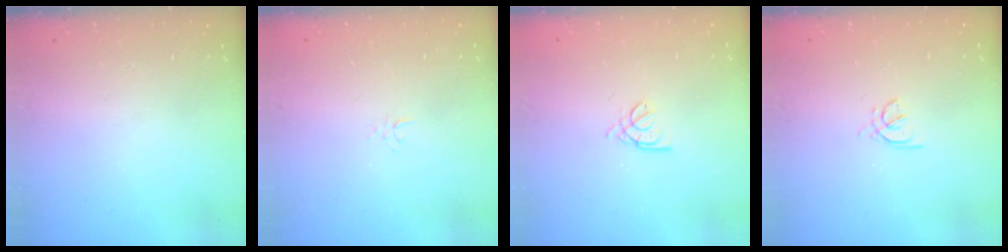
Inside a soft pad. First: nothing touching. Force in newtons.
{"total": 2.6, "press": 2.6, "slide": 0.3}
{"total": 2.2, "press": 2.1, "slide": 0.6}
{"total": 2.0, "press": 1.9, "slide": 0.5}